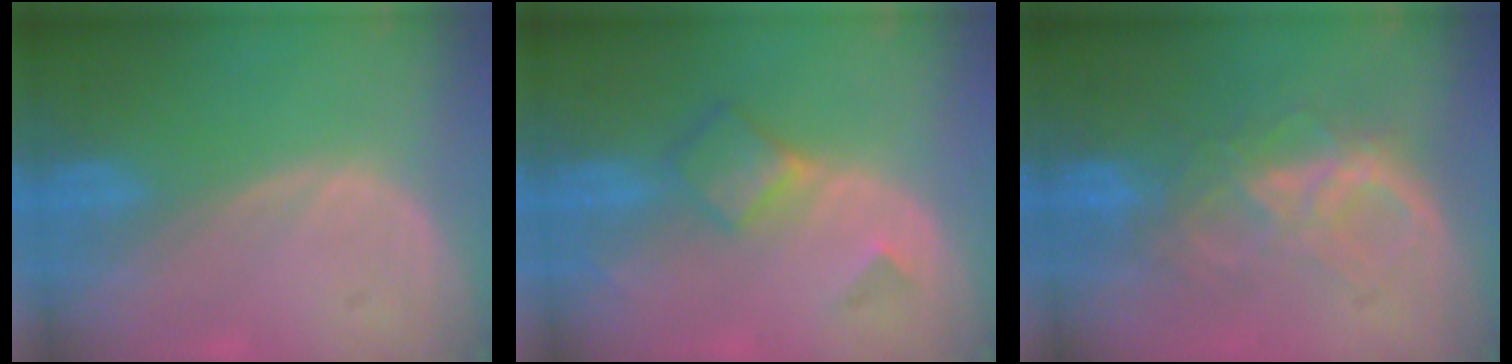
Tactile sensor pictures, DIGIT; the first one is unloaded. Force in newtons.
{"total": 5.1, "press": 4.4, "slide": 2.6}
{"total": 6.5, "press": 6.5, "slide": 0.3}